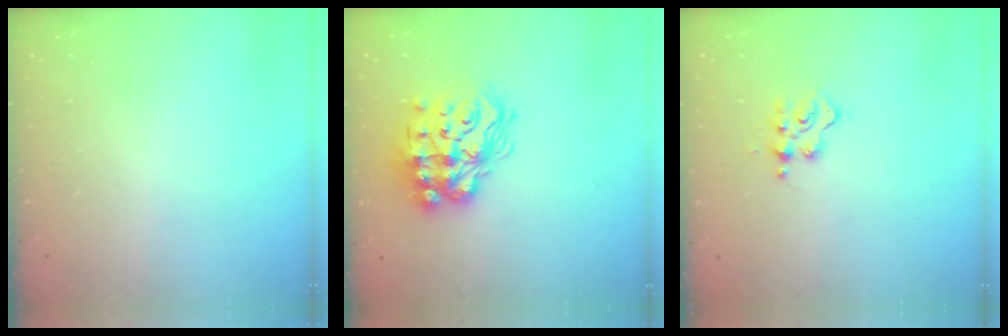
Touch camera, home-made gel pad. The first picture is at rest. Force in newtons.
{"total": 18.8, "press": 18.6, "slide": 2.1}
{"total": 3.8, "press": 3.8, "slide": 0.4}